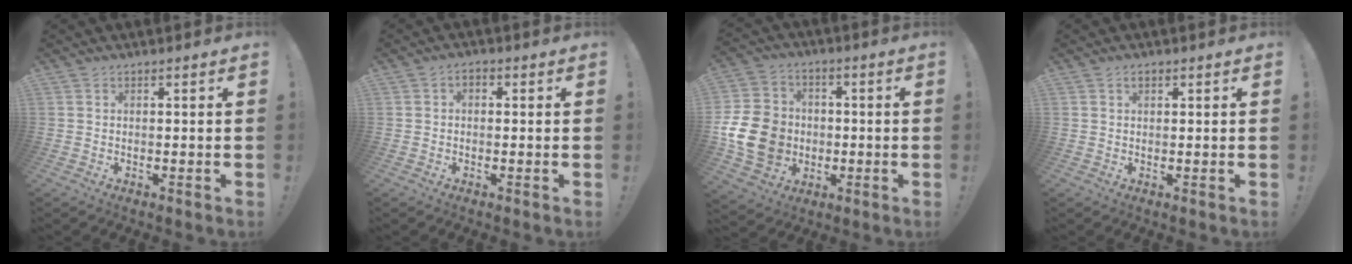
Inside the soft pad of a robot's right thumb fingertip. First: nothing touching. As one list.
[{"total": 1.7, "force": [-0.7, 1.1, 1.1], "torque": [-0.025, 0.009, -0.012]}, {"total": 16.3, "force": [-3.1, 13.6, 8.5], "torque": [-0.153, 0.030, -0.045]}, {"total": 1.3, "force": [0.7, 0.8, 0.7], "torque": [-0.012, 0.001, 0.013]}]